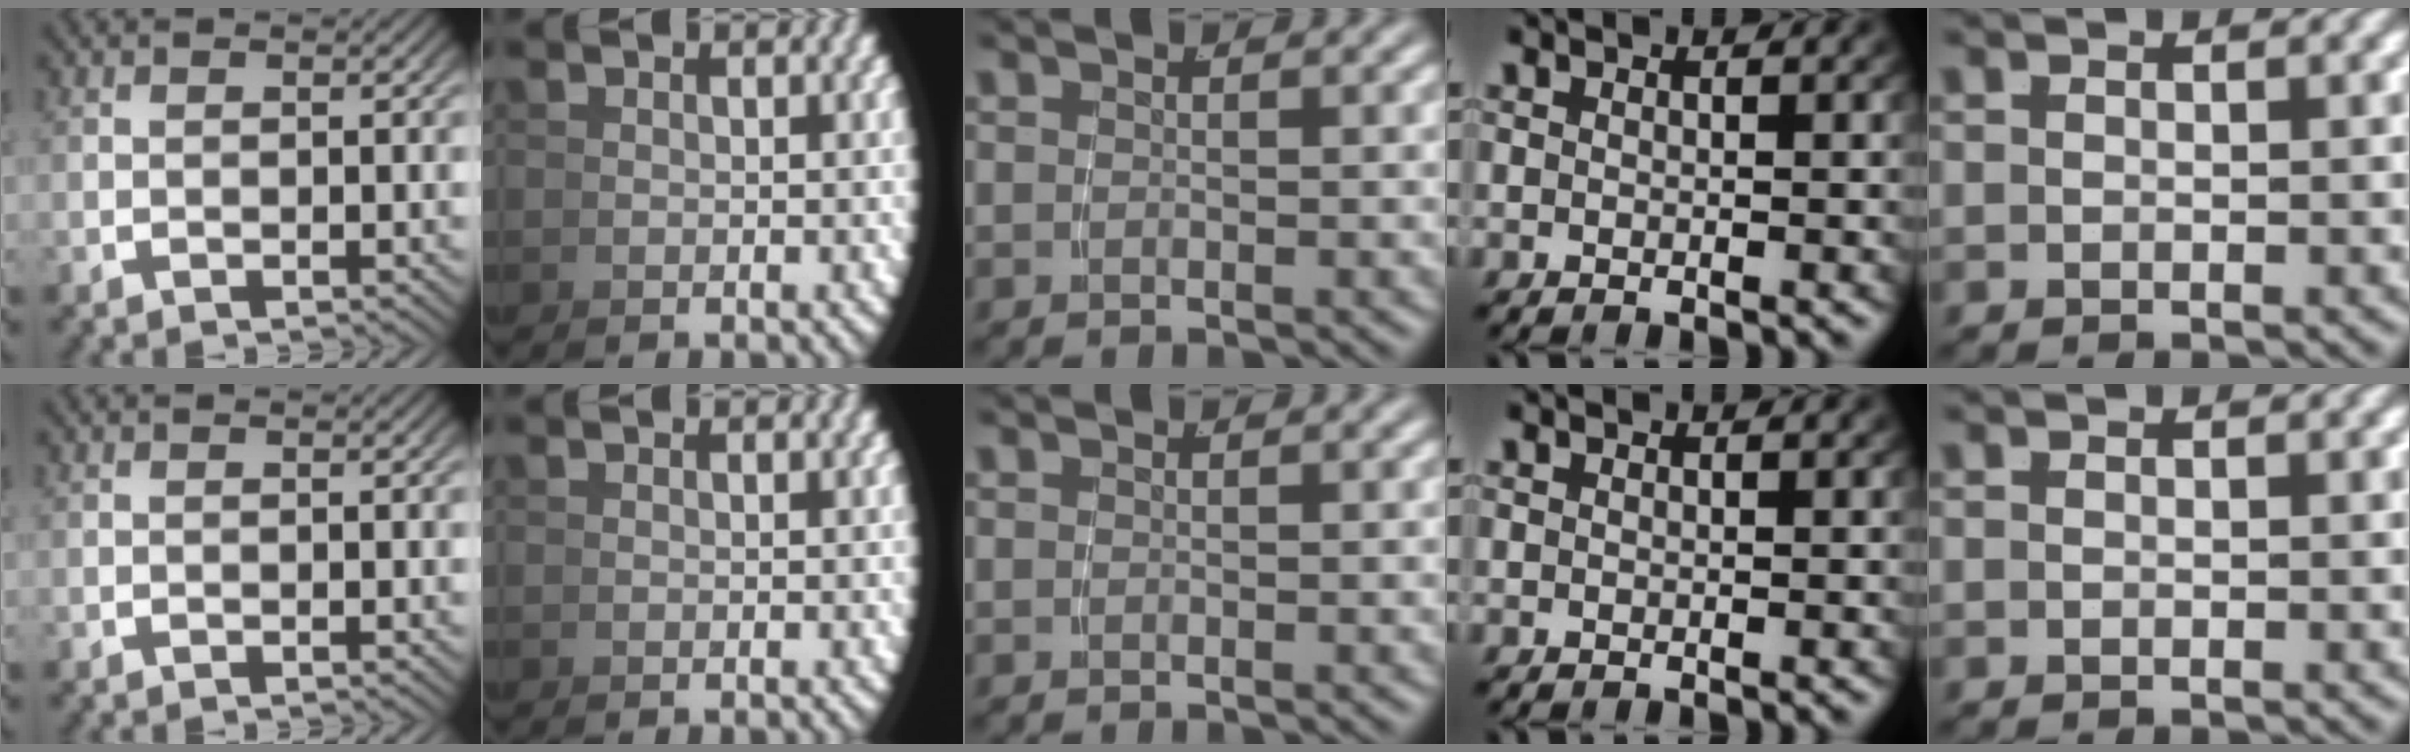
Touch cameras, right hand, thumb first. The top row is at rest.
{}